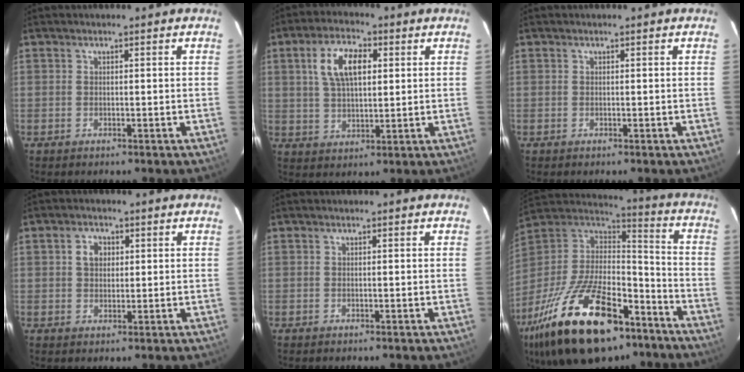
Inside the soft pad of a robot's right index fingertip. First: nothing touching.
{"total": 9.4, "force": [2.8, 4.6, 7.7], "torque": [-0.147, 0.018, 0.054]}
{"total": 0.0}
{"total": 3.5, "force": [1.0, 2.7, 2.0], "torque": [-0.033, 0.010, 0.018]}
{"total": 0.0}
{"total": 32.5, "force": [-20.0, 14.3, 21.3], "torque": [-0.417, -0.021, -0.314]}